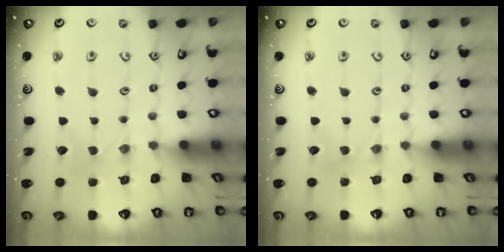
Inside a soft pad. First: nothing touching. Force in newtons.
{"total": 2.3, "press": 2.3, "slide": 0.4}